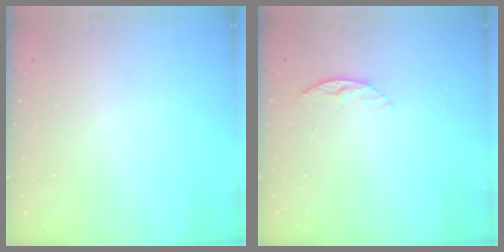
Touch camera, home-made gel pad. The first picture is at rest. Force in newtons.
{"total": 6.4, "press": 6.3, "slide": 0.7}